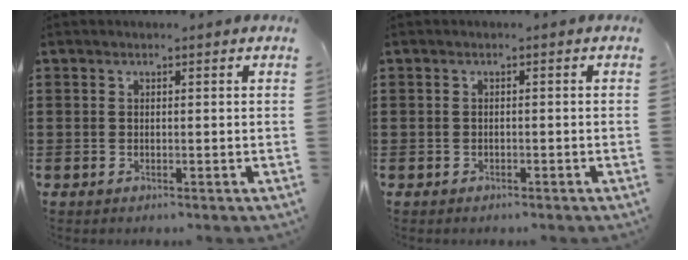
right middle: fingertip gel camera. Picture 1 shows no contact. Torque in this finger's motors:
{"motor_torque": [-0.23, -0.14, 0.00, -0.01]}